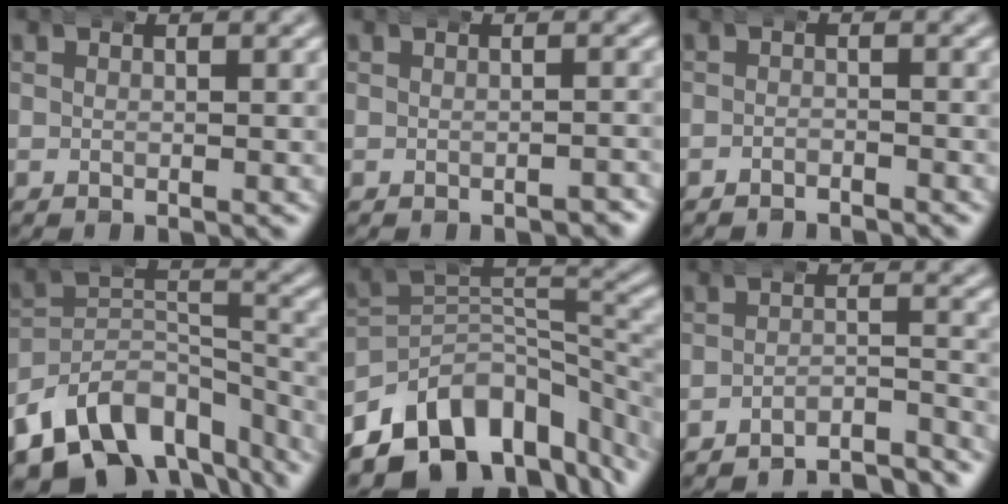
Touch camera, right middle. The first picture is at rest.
{"total": 1.1, "force": [-1.0, 0.3, 0.2], "torque": [-0.001, 0.002, -0.017]}
{"total": 1.9, "force": [-1.9, 0.1, -0.2], "torque": [0.004, -0.005, -0.034]}
{"total": 13.5, "force": [-8.7, 8.2, 6.4], "torque": [-0.090, -0.026, -0.137]}
{"total": 15.0, "force": [-7.7, 9.6, 8.5], "torque": [-0.129, -0.033, -0.114]}
{"total": 8.8, "force": [-8.6, 1.1, 1.6], "torque": [0.001, -0.015, -0.136]}